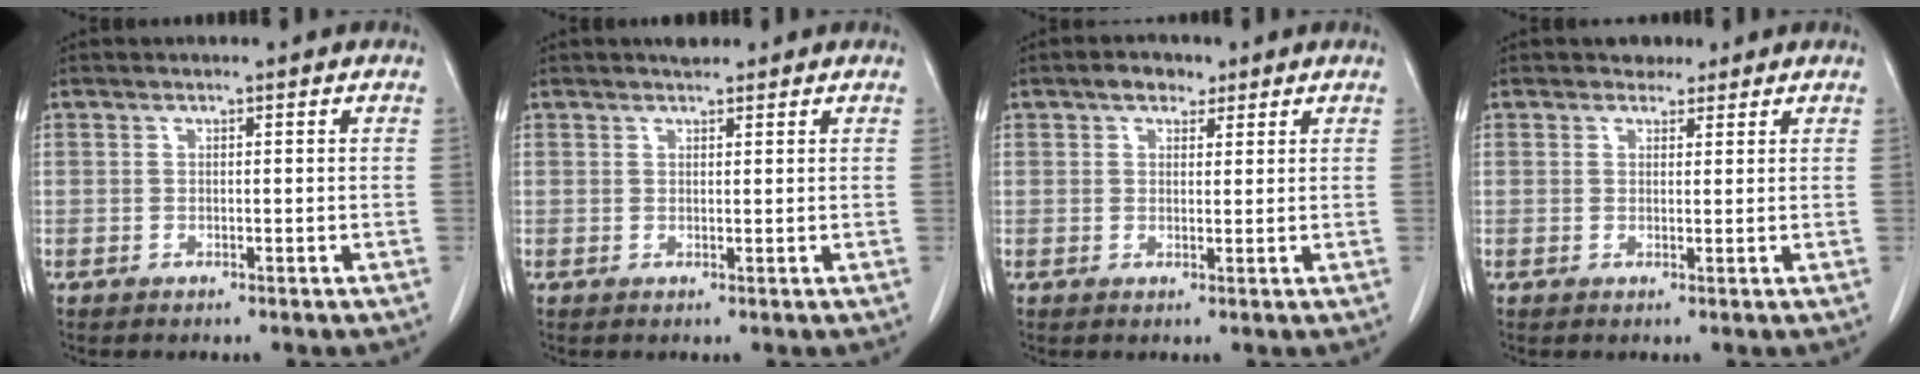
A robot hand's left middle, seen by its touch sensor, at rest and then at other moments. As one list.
[{"total": 1.5, "force": [1.4, 0.5, 0.5], "torque": [-0.013, 0.003, 0.022]}, {"total": 2.8, "force": [1.8, 1.8, 1.2], "torque": [-0.023, 0.011, 0.029]}, {"total": 1.9, "force": [1.5, 1.1, 0.1], "torque": [-0.002, 0.004, 0.022]}]